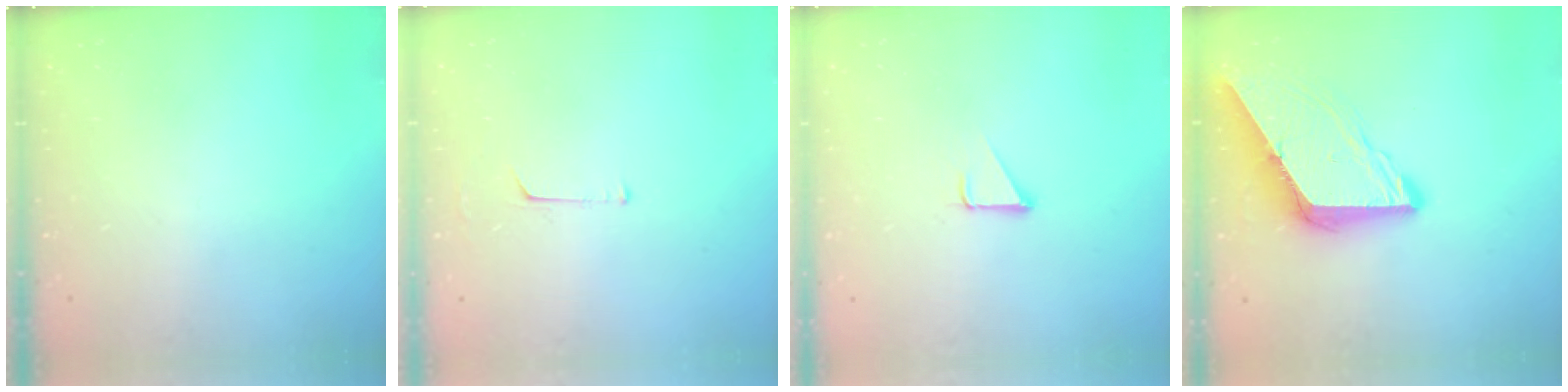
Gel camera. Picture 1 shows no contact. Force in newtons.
{"total": 4.6, "press": 4.6, "slide": 0.3}
{"total": 1.9, "press": 1.9, "slide": 0.1}
{"total": 10.2, "press": 10.1, "slide": 1.2}